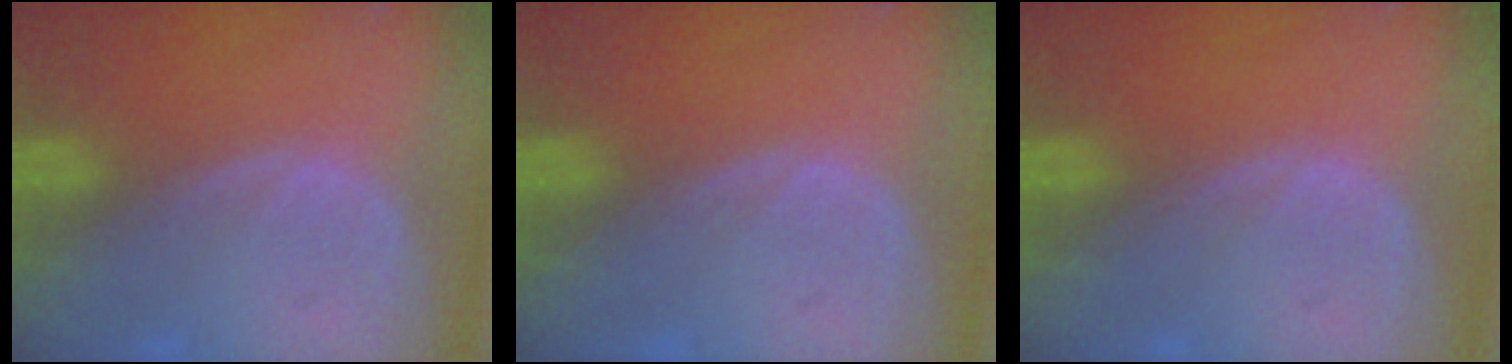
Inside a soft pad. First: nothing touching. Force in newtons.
{"total": 0.0}
{"total": 0.0}